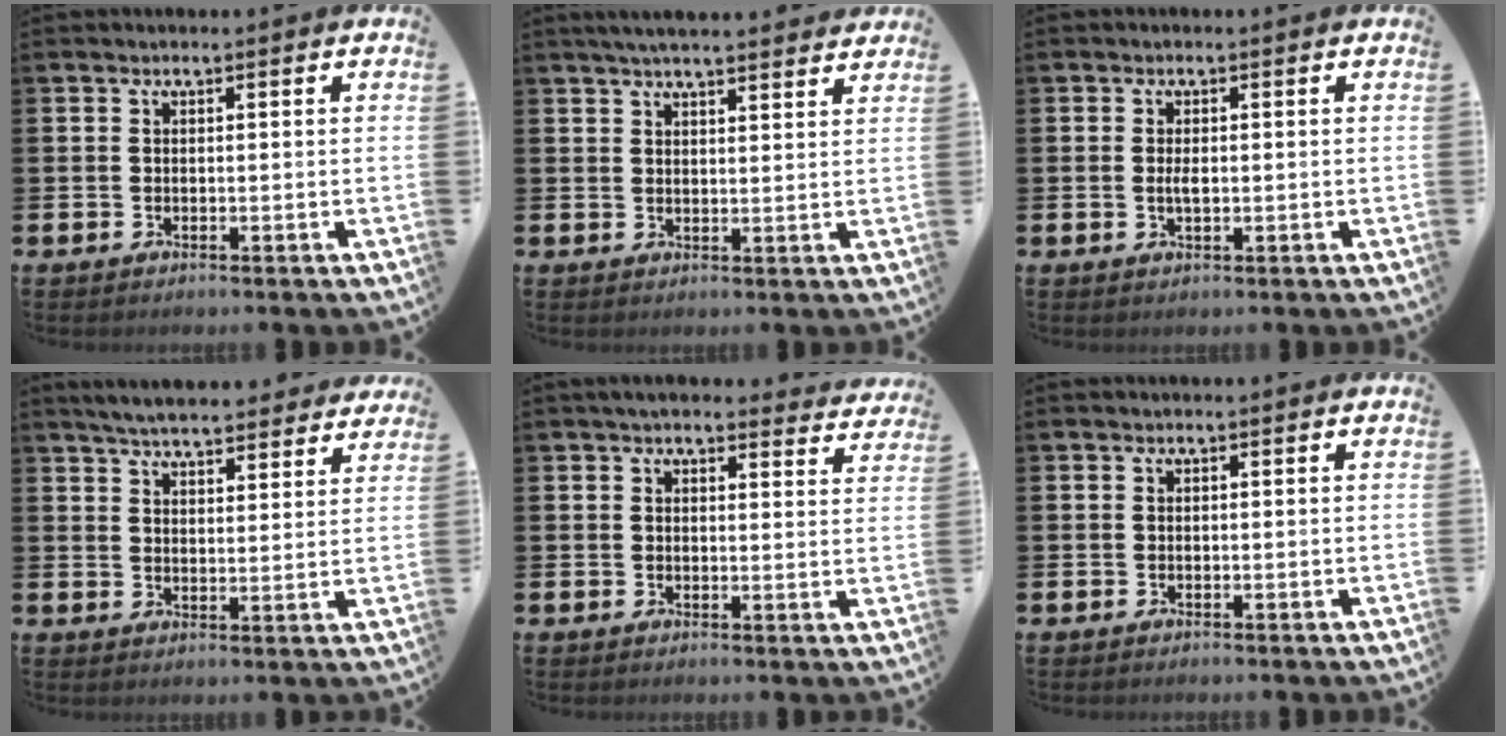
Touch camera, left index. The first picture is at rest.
{"total": 4.1, "force": [4.0, 0.1, 1.1], "torque": [-0.029, -0.013, 0.072]}
{"total": 1.6, "force": [0.0, 0.6, 1.5], "torque": [-0.026, 0.002, -0.002]}
{"total": 5.7, "force": [5.6, 0.7, 1.1], "torque": [-0.038, -0.027, 0.100]}
{"total": 4.1, "force": [3.9, 0.9, 0.8], "torque": [-0.024, -0.012, 0.072]}
{"total": 0.0}